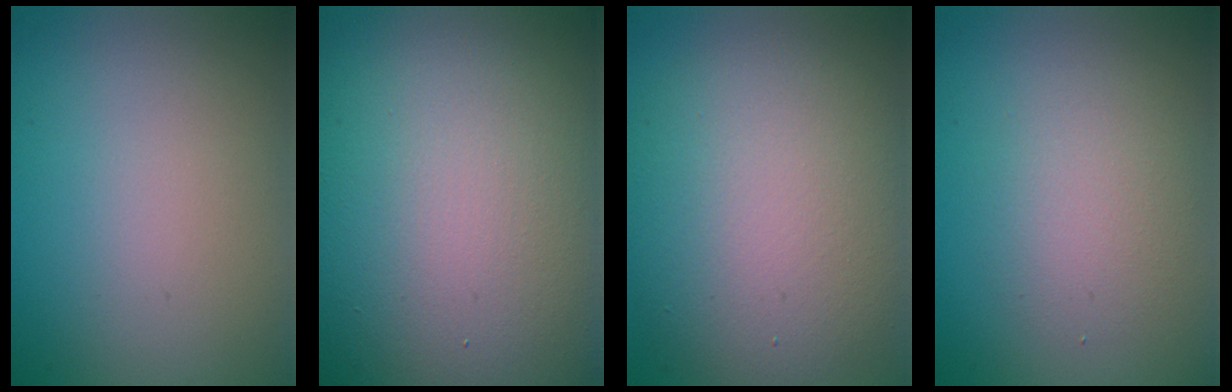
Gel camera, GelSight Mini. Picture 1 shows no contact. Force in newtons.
{"total": 25.5, "press": 25.4, "slide": 1.3}
{"total": 9.3, "press": 9.3, "slide": 0.8}
{"total": 2.8, "press": 2.8, "slide": 0.2}